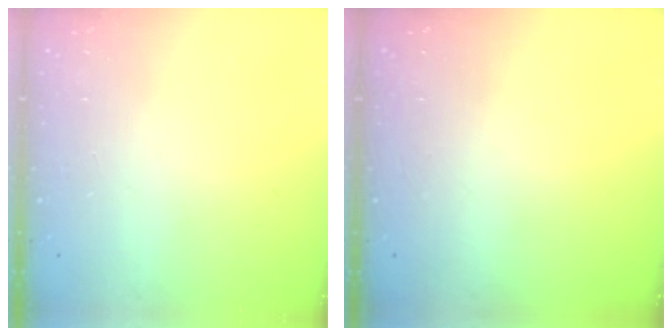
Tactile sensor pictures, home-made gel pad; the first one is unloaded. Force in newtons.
{"total": 0.0}